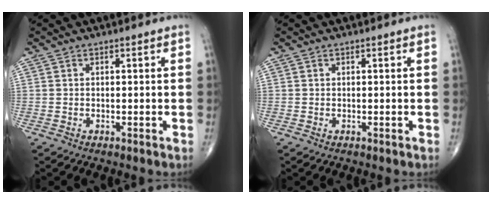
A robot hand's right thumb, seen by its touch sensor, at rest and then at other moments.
{"total": 0.0}